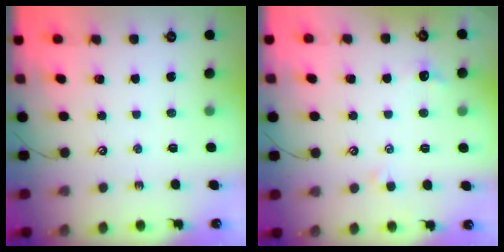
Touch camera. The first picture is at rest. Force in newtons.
{"total": 1.1, "press": 0.9, "slide": 0.7}